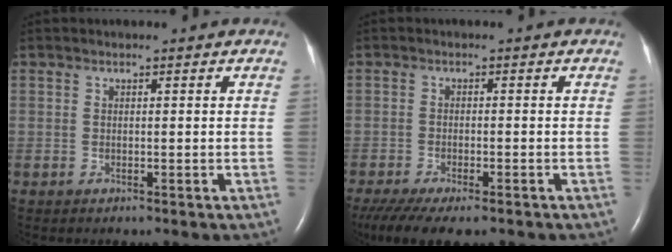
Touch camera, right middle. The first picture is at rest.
{"total": 11.8, "force": [-8.8, 3.6, 6.9], "torque": [-0.138, -0.021, -0.132]}